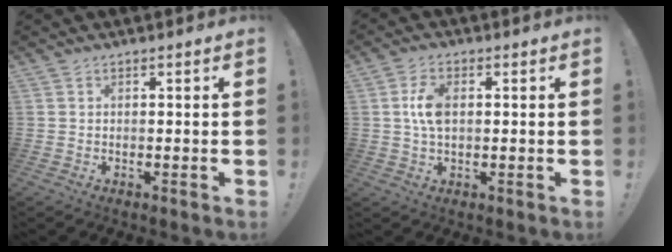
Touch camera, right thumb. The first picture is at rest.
{"total": 4.6, "force": [0.4, 2.5, 3.8], "torque": [-0.066, 0.000, 0.003]}